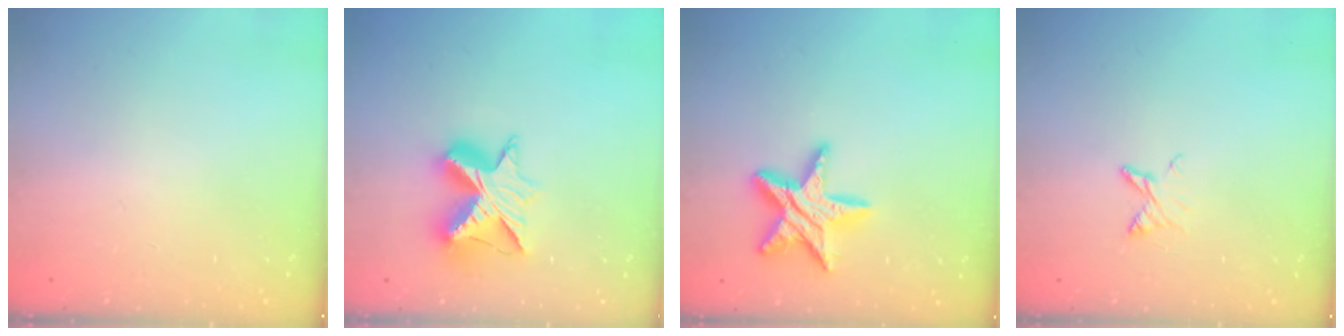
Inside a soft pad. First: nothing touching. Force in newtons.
{"total": 11.7, "press": 11.7, "slide": 0.8}
{"total": 14.2, "press": 14.2, "slide": 1.0}
{"total": 3.6, "press": 3.6, "slide": 0.4}